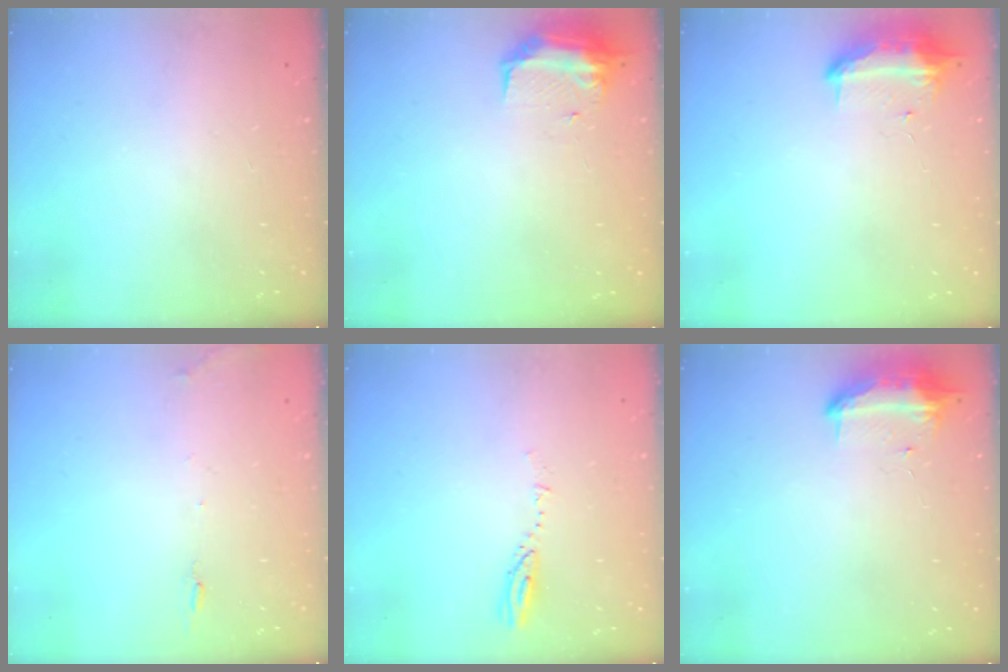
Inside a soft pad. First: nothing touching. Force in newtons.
{"total": 8.6, "press": 8.6, "slide": 0.6}
{"total": 17.9, "press": 11.3, "slide": 13.9}
{"total": 7.3, "press": 7.0, "slide": 2.0}
{"total": 2.9, "press": 2.9, "slide": 0.3}
{"total": 17.9, "press": 11.3, "slide": 13.9}